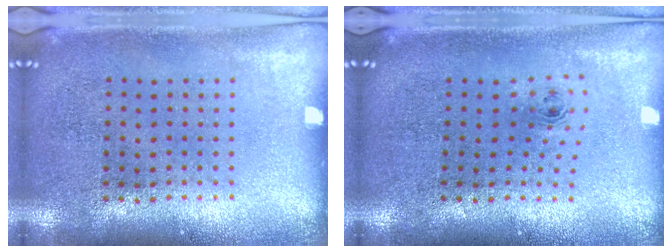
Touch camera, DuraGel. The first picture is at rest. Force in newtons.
{"total": 0.7, "press": 0.3, "slide": 0.7}